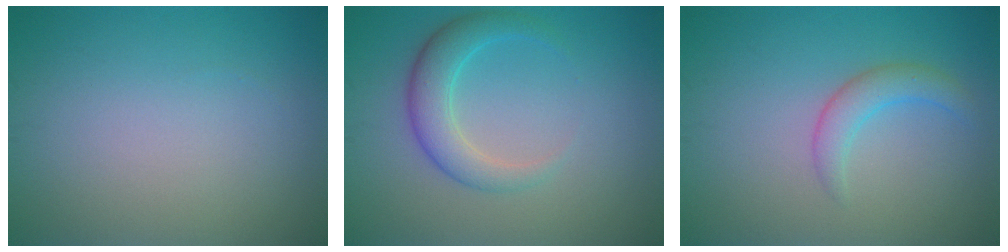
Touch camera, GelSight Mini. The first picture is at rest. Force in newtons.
{"total": 3.6, "press": 3.6, "slide": 0.1}
{"total": 2.4, "press": 2.4, "slide": 0.0}